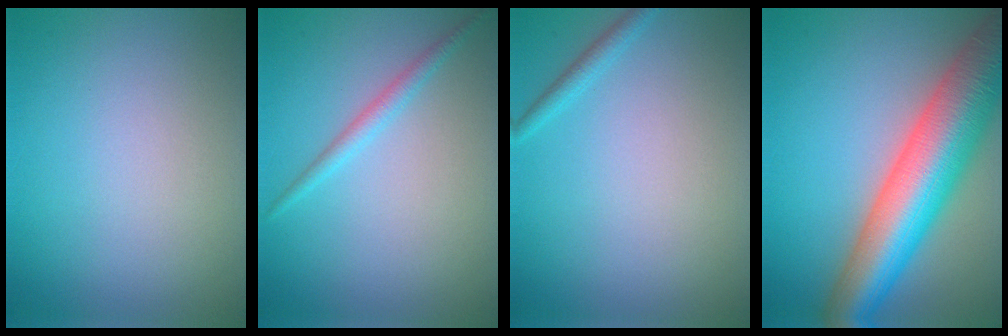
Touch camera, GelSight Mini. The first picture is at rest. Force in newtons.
{"total": 1.4, "press": 1.4, "slide": 0.1}
{"total": 1.1, "press": 1.1, "slide": 0.1}
{"total": 11.8, "press": 11.8, "slide": 0.5}